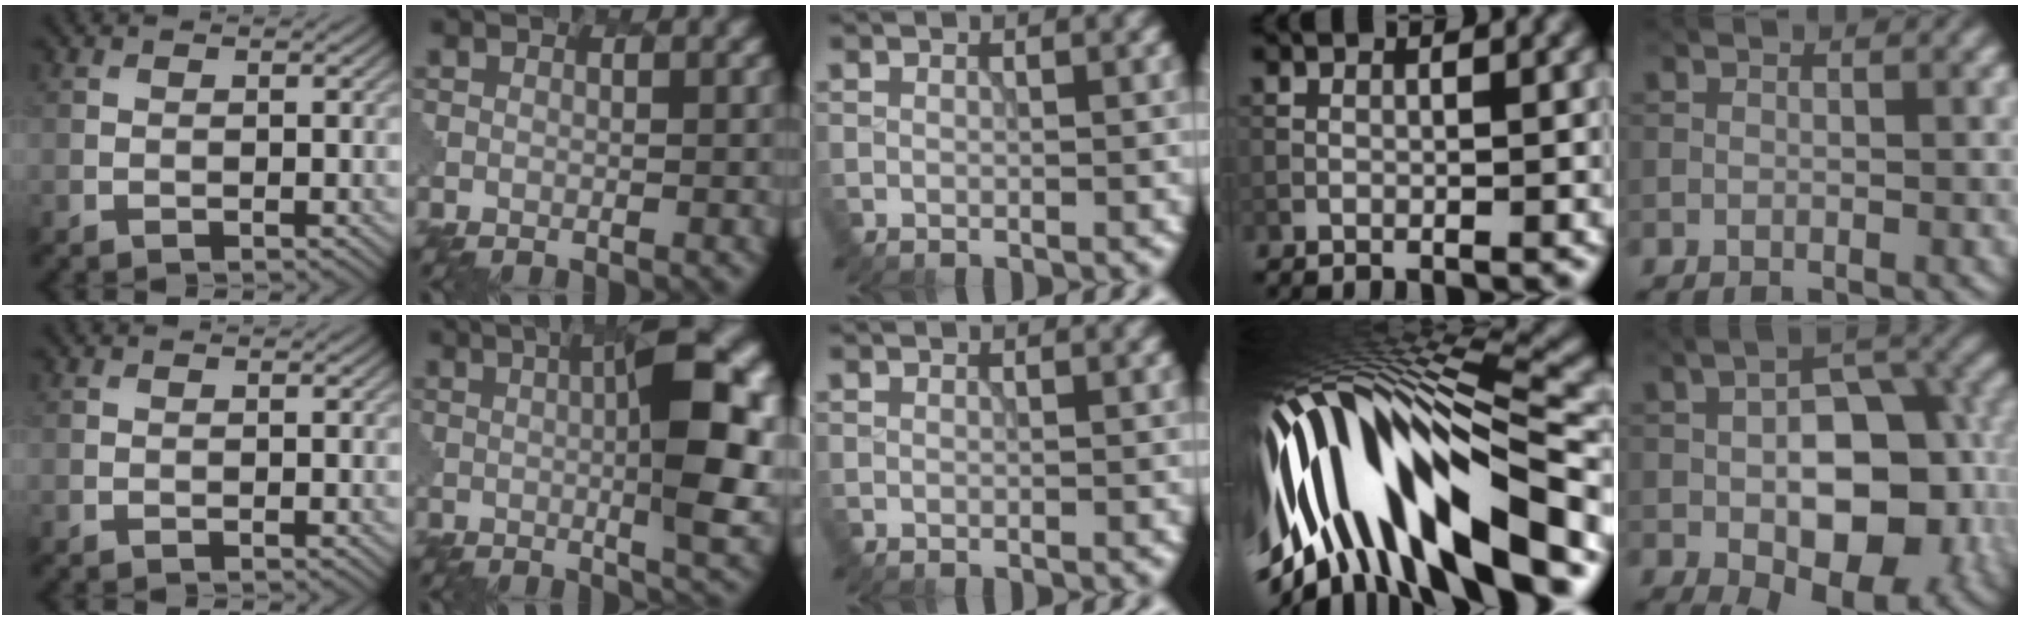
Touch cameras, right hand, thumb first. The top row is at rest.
{"index": {"total": 9.6, "force": [1.5, 1.5, 9.4], "torque": [-0.126, 0.009, 0.012]}, "ring": {"total": 16.4, "force": [-2.9, 6.3, 14.8], "torque": [-0.269, -0.007, -0.025]}, "little": {"total": 12.9, "force": [-2.5, 7.5, 10.2], "torque": [-0.138, -0.015, -0.034]}}